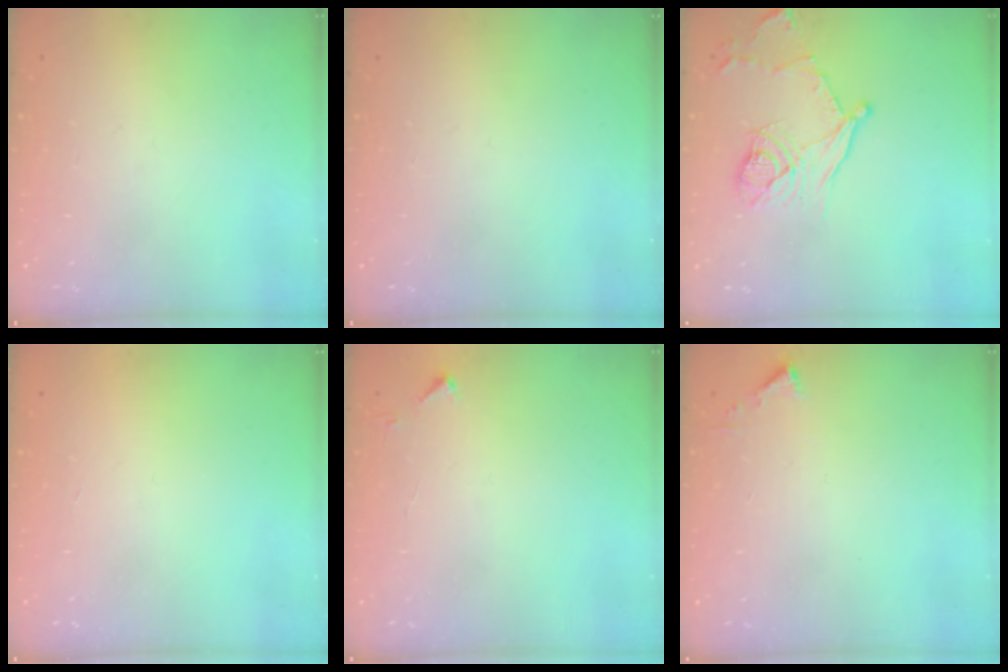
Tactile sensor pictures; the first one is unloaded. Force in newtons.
{"total": 0.0}
{"total": 13.8, "press": 13.7, "slide": 1.8}
{"total": 1.7, "press": 1.7, "slide": 0.1}
{"total": 2.8, "press": 2.8, "slide": 0.4}
{"total": 2.3, "press": 2.3, "slide": 0.2}